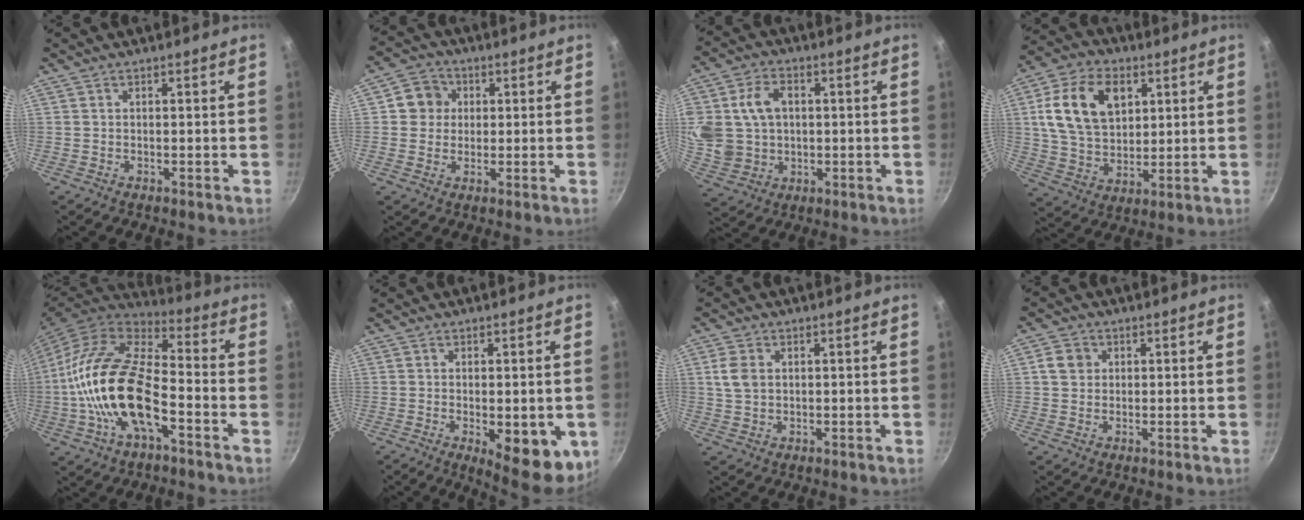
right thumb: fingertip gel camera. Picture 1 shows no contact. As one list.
[{"total": 6.2, "force": [1.2, 5.8, 1.9], "torque": [0.006, 0.008, 0.007]}, {"total": 16.1, "force": [2.5, 12.7, 9.5], "torque": [-0.196, 0.011, 0.059]}, {"total": 16.5, "force": [4.8, 11.3, 11.0], "torque": [-0.181, -0.003, 0.086]}, {"total": 21.1, "force": [-5.4, 10.1, 17.7], "torque": [-0.332, 0.035, -0.115]}, {"total": 12.2, "force": [-2.9, 4.8, 10.8], "torque": [-0.115, -0.008, -0.027]}, {"total": 4.8, "force": [0.9, 3.6, 3.0], "torque": [-0.051, 0.002, 0.017]}, {"total": 3.9, "force": [0.8, 3.4, 1.6], "torque": [-0.010, 0.006, 0.009]}]